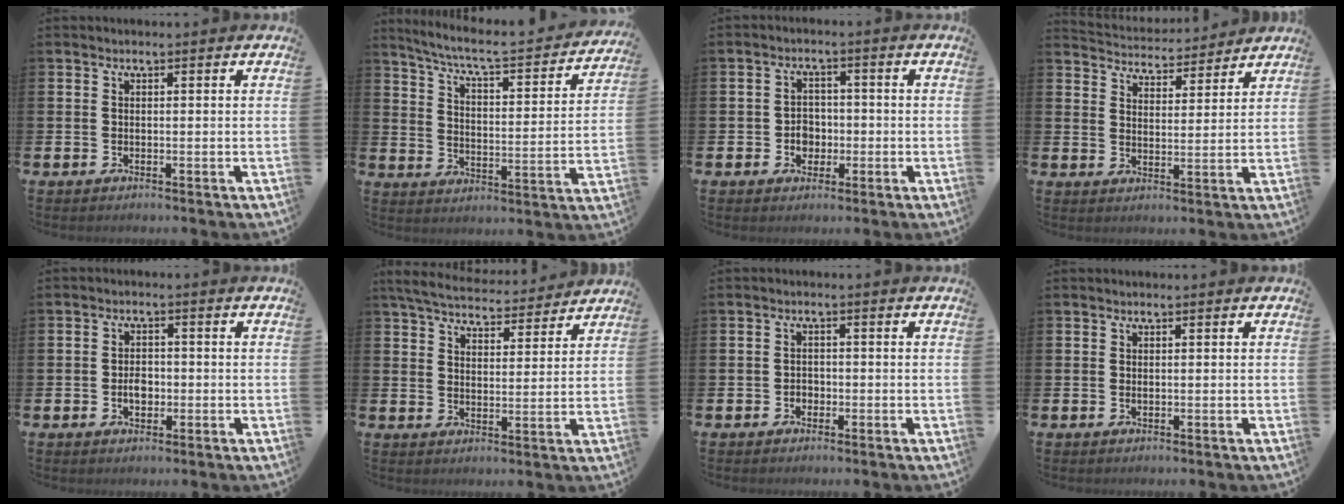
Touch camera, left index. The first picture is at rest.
{"total": 6.6, "force": [5.8, 1.0, 2.9], "torque": [-0.085, -0.045, 0.093]}
{"total": 3.2, "force": [-0.9, 2.8, 1.3], "torque": [-0.021, 0.001, -0.024]}
{"total": 4.5, "force": [4.4, 0.7, -0.2], "torque": [-0.009, -0.037, 0.075]}
{"total": 2.7, "force": [-0.6, 1.9, 1.8], "torque": [-0.015, -0.004, -0.017]}
{"total": 6.0, "force": [5.8, 1.1, 1.3], "torque": [-0.042, -0.039, 0.100]}
{"total": 1.4, "force": [-0.5, 1.2, 0.4], "torque": [-0.006, 0.003, -0.014]}
{"total": 0.0}